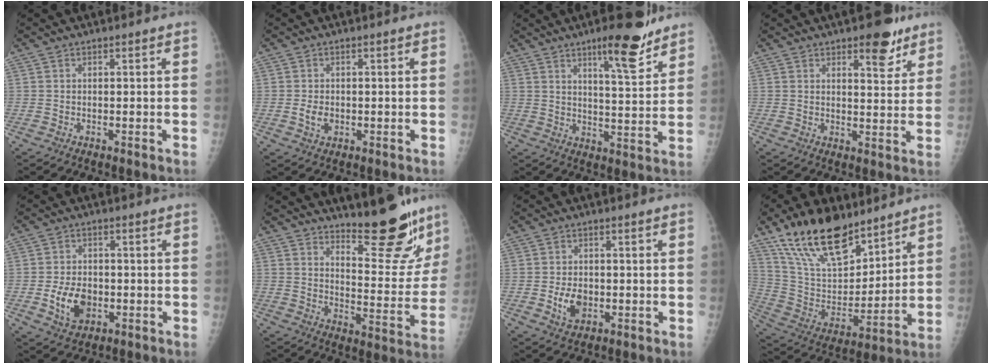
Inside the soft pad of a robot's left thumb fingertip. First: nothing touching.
{"total": 2.7, "force": [-0.2, 1.9, 1.8], "torque": [-0.029, -0.002, -0.001]}
{"total": 10.8, "force": [7.4, 2.2, 7.5], "torque": [-0.095, -0.050, 0.110]}
{"total": 7.3, "force": [4.8, 2.8, 4.7], "torque": [-0.041, -0.028, 0.063]}
{"total": 7.6, "force": [-1.7, 5.3, 5.2], "torque": [-0.075, 0.002, -0.022]}
{"total": 15.3, "force": [12.5, 3.7, 7.9], "torque": [-0.071, -0.116, 0.178]}
{"total": 4.8, "force": [-0.9, 3.3, 3.3], "torque": [-0.050, -0.001, -0.009]}
{"total": 21.4, "force": [15.1, 9.4, 12.0], "torque": [-0.178, -0.063, 0.283]}